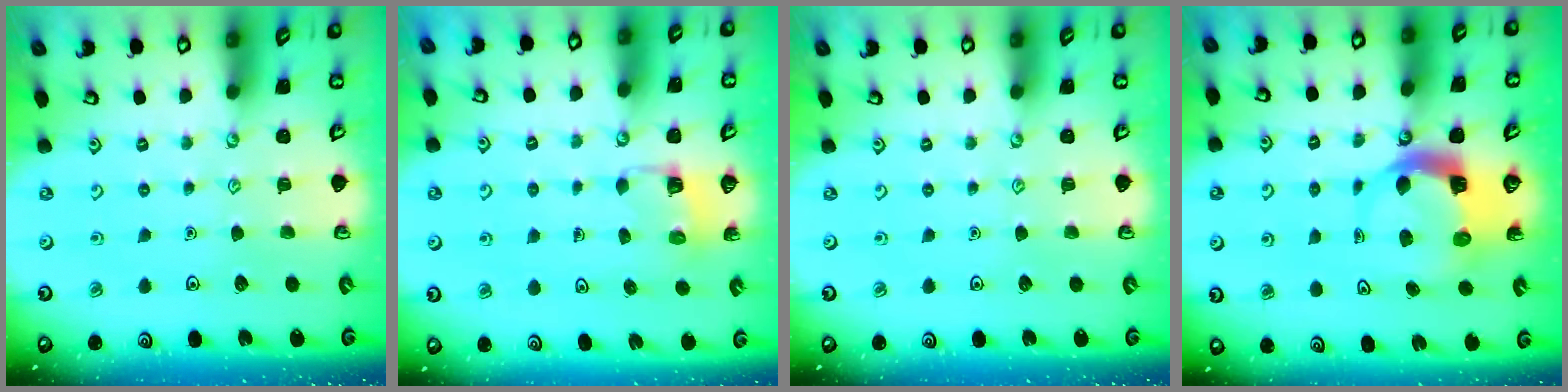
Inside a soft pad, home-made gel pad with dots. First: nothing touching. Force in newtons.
{"total": 2.9, "press": 2.9, "slide": 0.2}
{"total": 0.0}
{"total": 6.0, "press": 5.9, "slide": 0.7}